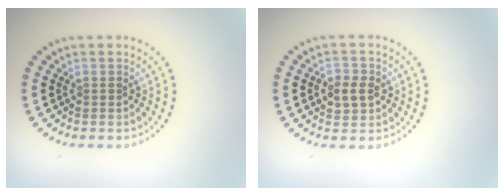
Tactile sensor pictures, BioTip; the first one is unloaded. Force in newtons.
{"total": 2.6, "press": 2.5, "slide": 0.4}